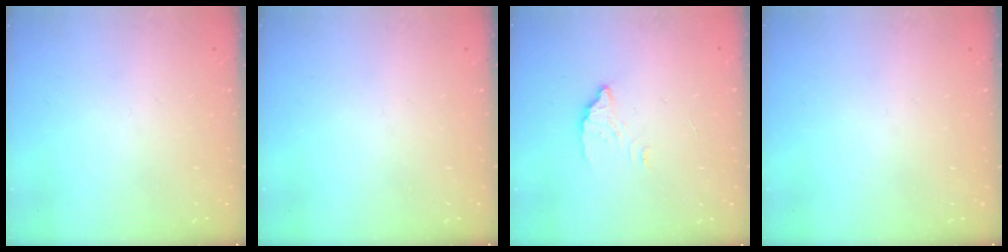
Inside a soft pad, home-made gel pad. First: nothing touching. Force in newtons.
{"total": 0.0}
{"total": 2.8, "press": 2.8, "slide": 0.2}
{"total": 0.0}